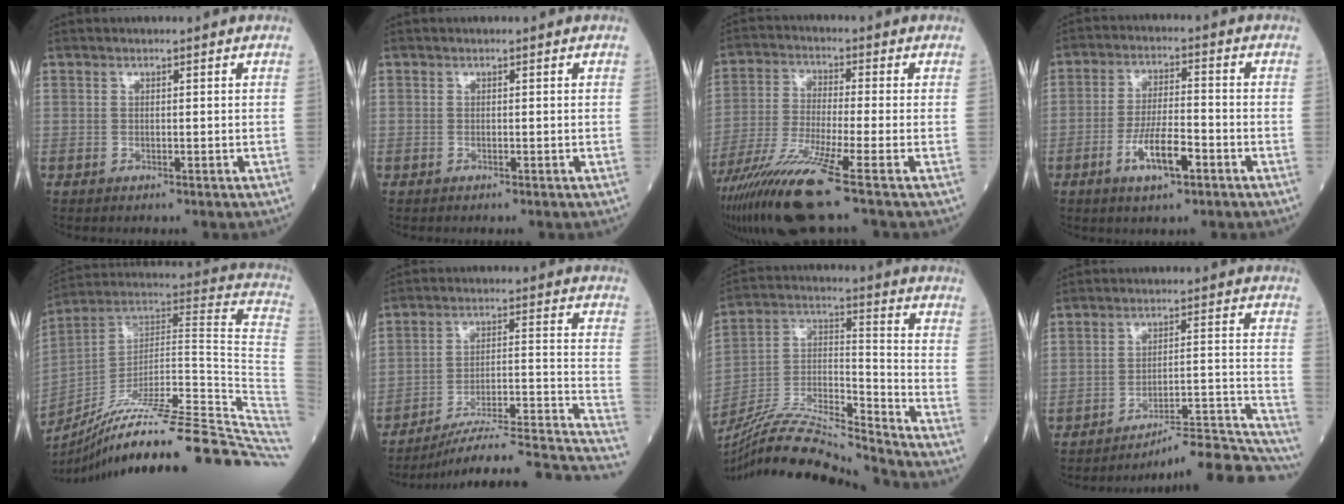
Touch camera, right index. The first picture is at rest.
{"total": 0.0}
{"total": 13.1, "force": [-8.5, -0.9, 9.9], "torque": [-0.199, -0.040, -0.158]}
{"total": 7.5, "force": [-3.5, 1.7, 6.5], "torque": [-0.125, -0.002, -0.061]}
{"total": 35.1, "force": [-27.5, 0.5, 21.8], "torque": [-0.186, -0.013, -0.397]}
{"total": 21.6, "force": [-19.5, 1.6, 9.1], "torque": [-0.062, 0.030, -0.274]}
{"total": 17.9, "force": [-17.0, -0.7, 5.7], "torque": [-0.104, 0.016, -0.307]}
{"total": 18.7, "force": [-18.4, -0.8, 3.3], "torque": [0.003, 0.032, -0.251]}